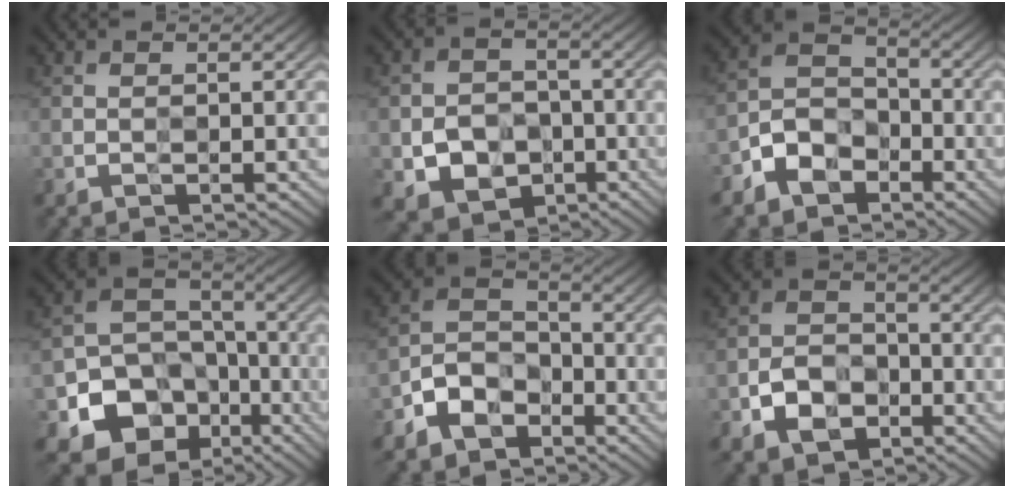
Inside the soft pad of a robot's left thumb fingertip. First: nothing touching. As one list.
[{"total": 6.6, "force": [-2.5, 5.0, 3.4], "torque": [-0.071, -0.015, -0.046]}, {"total": 6.9, "force": [-4.0, 4.4, 3.3], "torque": [-0.074, 0.004, -0.093]}, {"total": 12.9, "force": [-6.1, 10.1, 5.1], "torque": [-0.112, -0.025, -0.115]}, {"total": 7.0, "force": [-4.1, 4.5, 3.5], "torque": [-0.077, 0.002, -0.094]}, {"total": 6.3, "force": [-3.2, 4.1, 3.4], "torque": [-0.066, -0.001, -0.067]}]